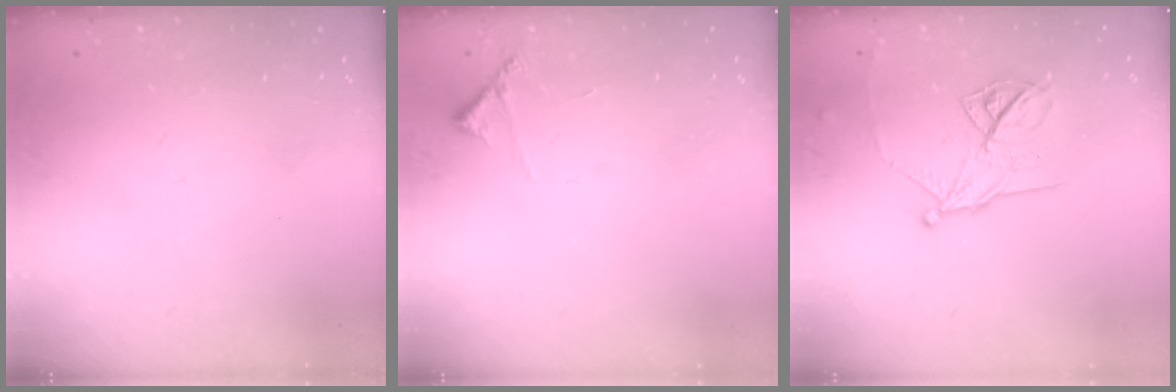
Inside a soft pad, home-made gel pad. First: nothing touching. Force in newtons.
{"total": 5.7, "press": 5.7, "slide": 0.3}
{"total": 12.9, "press": 12.9, "slide": 0.2}